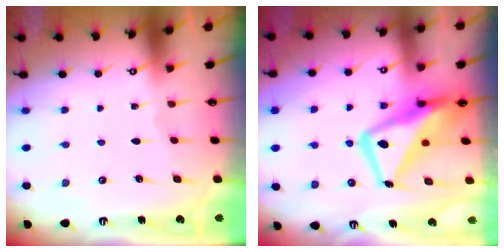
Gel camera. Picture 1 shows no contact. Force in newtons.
{"total": 16.5, "press": 16.4, "slide": 1.7}